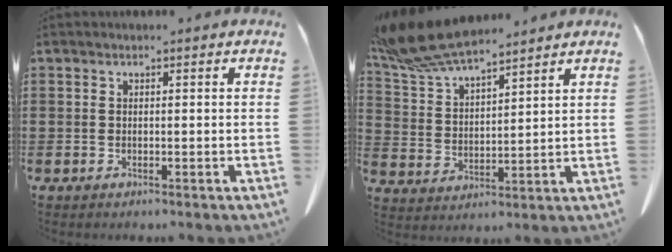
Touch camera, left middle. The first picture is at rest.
{"total": 9.4, "force": [8.2, 1.9, 4.2], "torque": [-0.110, -0.028, 0.152]}